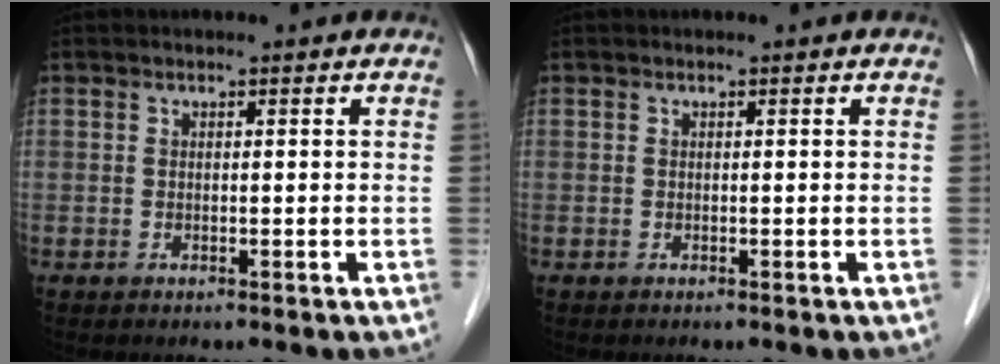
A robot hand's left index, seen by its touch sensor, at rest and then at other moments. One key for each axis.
{"total": 0.0}